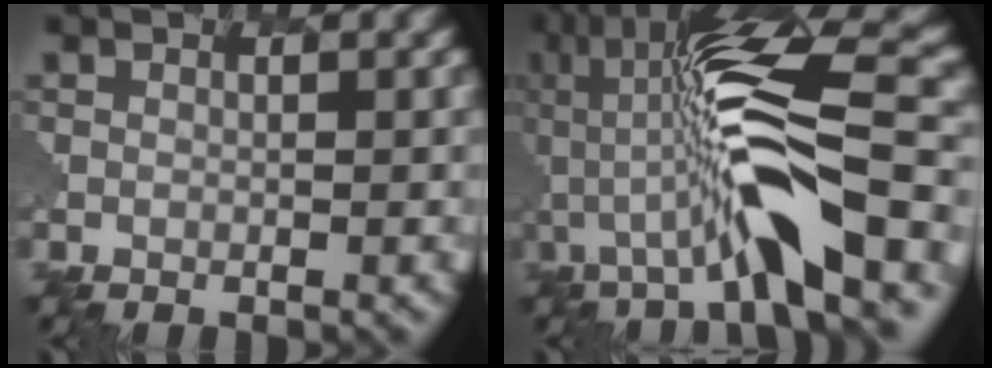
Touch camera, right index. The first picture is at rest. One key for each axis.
{"total": 7.9, "fx": -0.4, "fy": 0.7, "fz": 7.8, "tx": -0.162, "ty": 0.041, "tz": -0.043}